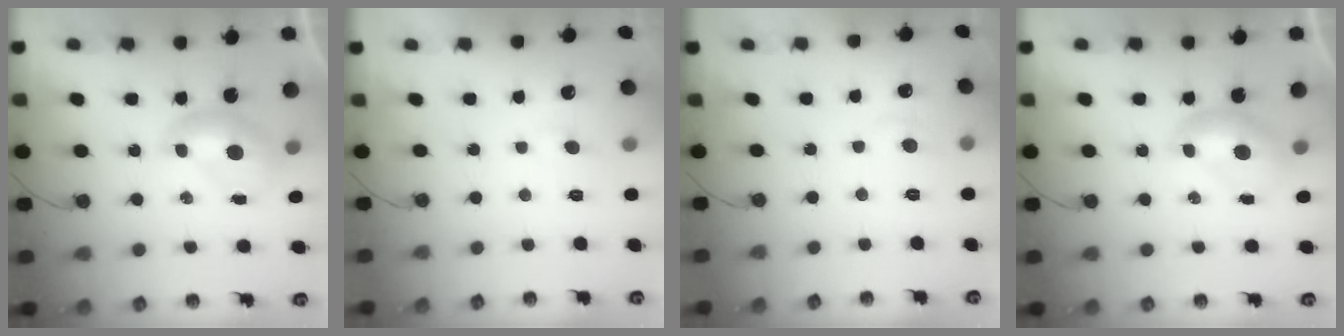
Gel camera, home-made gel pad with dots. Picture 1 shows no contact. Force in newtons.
{"total": 2.4, "press": 2.3, "slide": 0.4}
{"total": 1.2, "press": 0.8, "slide": 0.8}
{"total": 0.0}